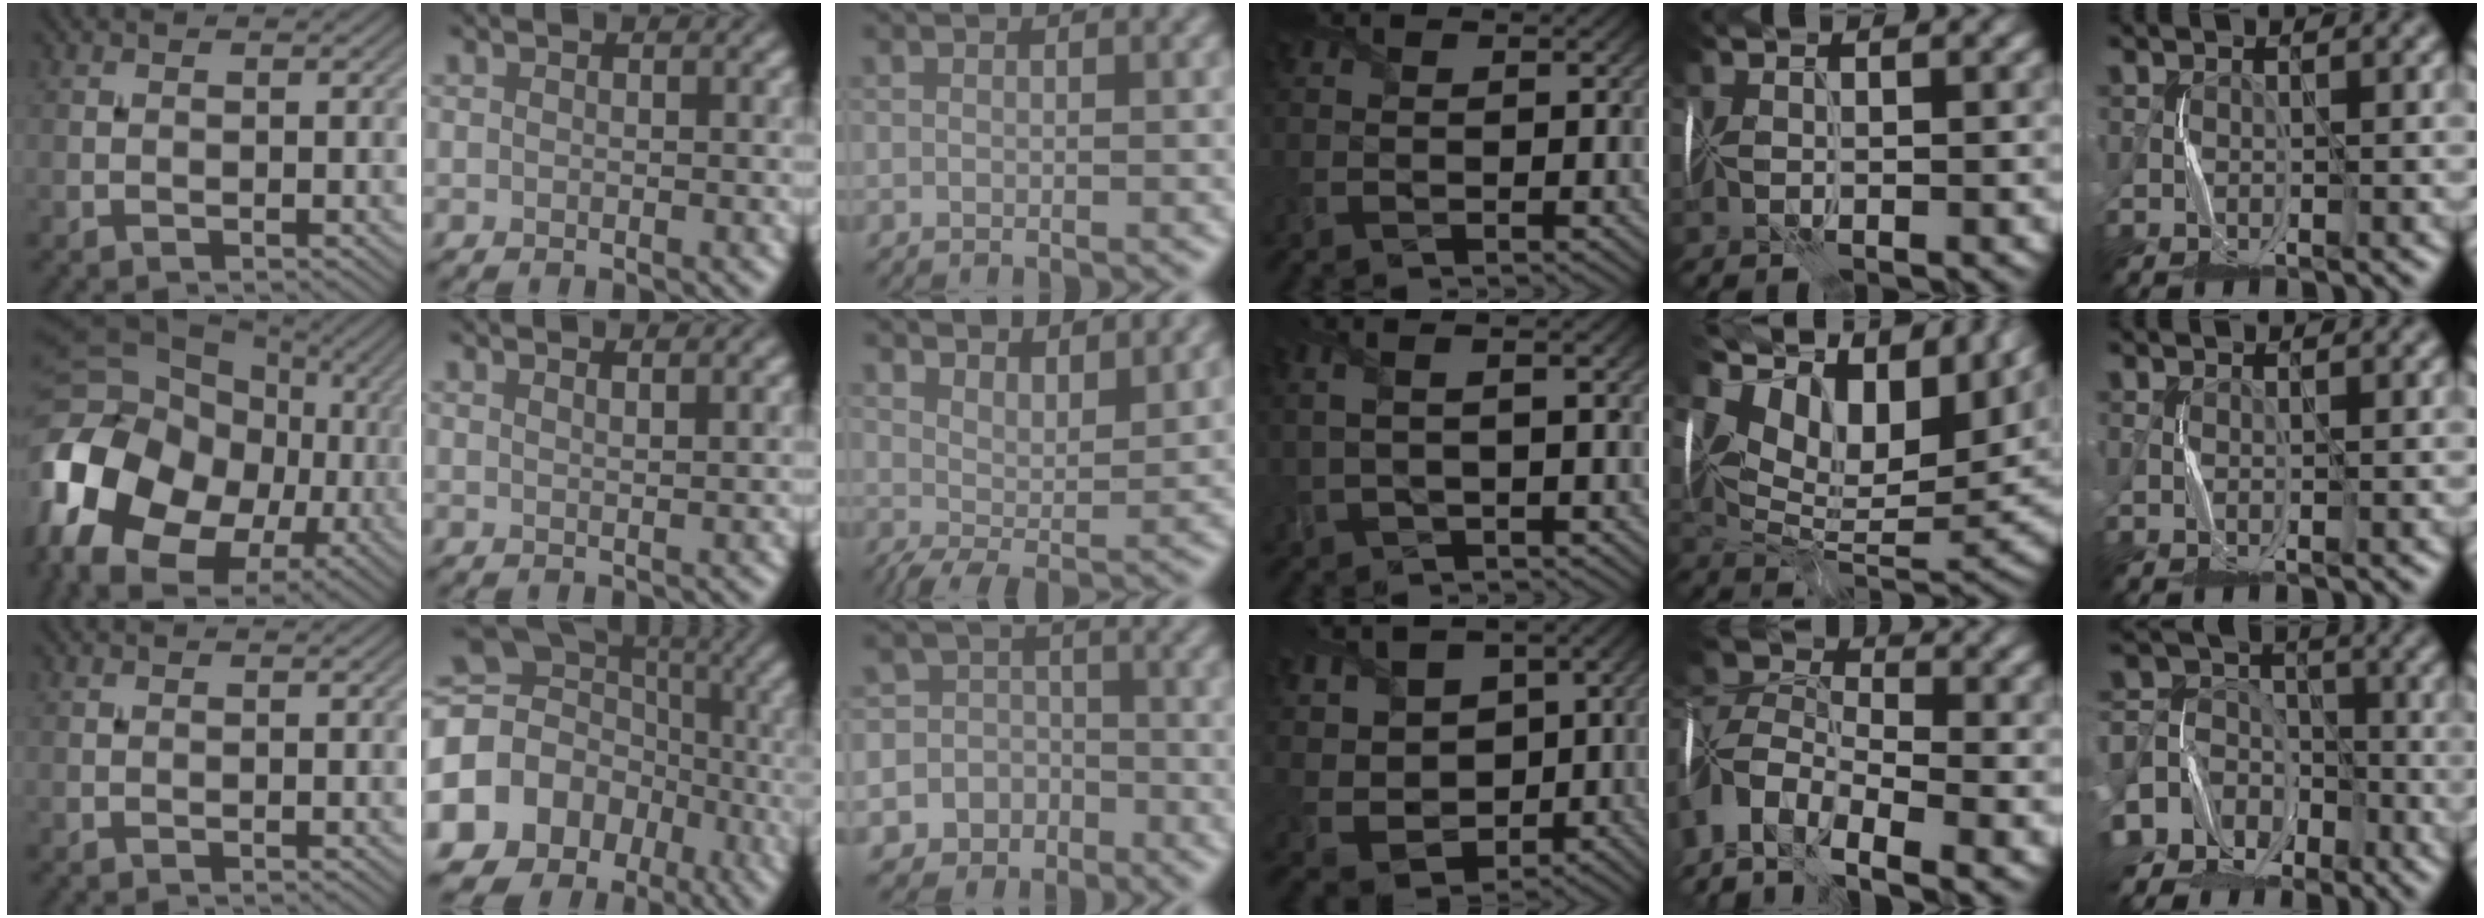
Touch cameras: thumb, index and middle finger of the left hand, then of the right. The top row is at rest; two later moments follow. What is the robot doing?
{"motion": "fold", "object": "memory foam"}